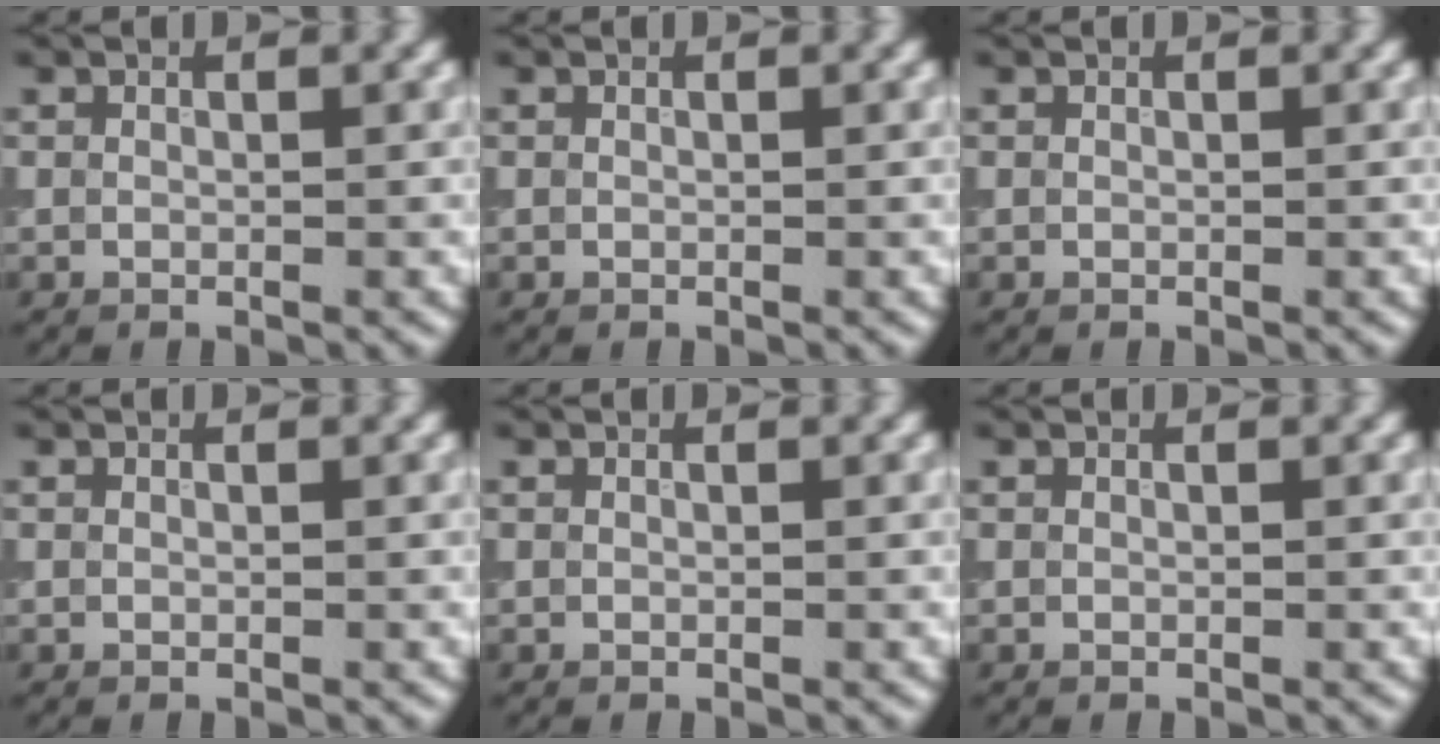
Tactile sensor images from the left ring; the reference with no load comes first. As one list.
[{"total": 0.0}, {"total": 0.0}, {"total": 0.0}, {"total": 0.0}, {"total": 0.0}]